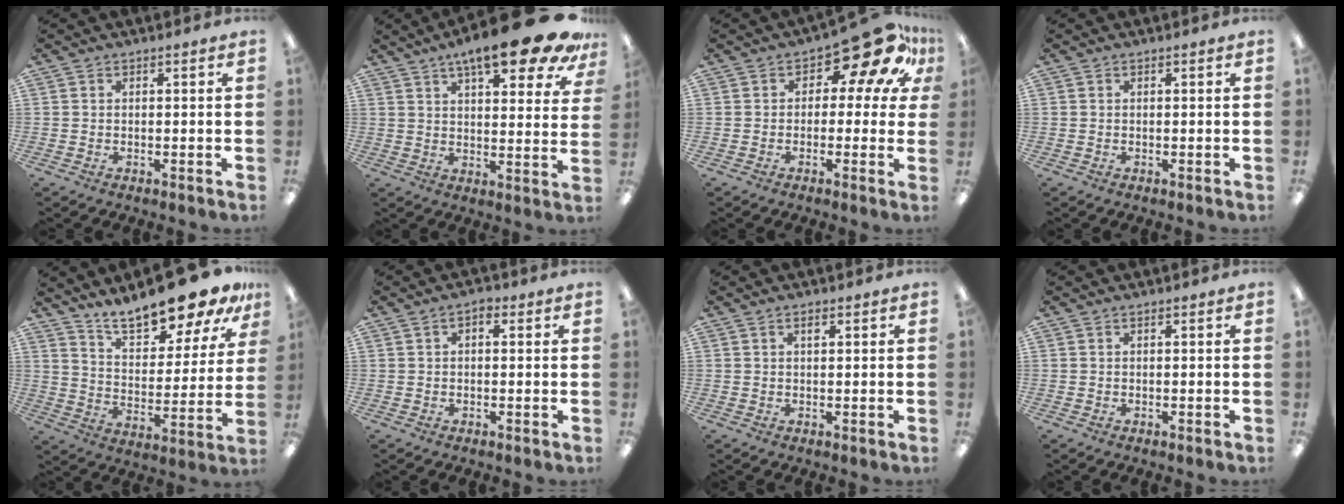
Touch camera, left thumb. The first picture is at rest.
{"total": 15.9, "force": [11.0, 4.0, 10.8], "torque": [-0.152, -0.066, 0.174]}
{"total": 14.1, "force": [8.4, 5.9, 9.6], "torque": [-0.134, -0.058, 0.138]}
{"total": 0.0}
{"total": 16.7, "force": [14.7, 4.2, 6.6], "torque": [-0.116, -0.109, 0.256]}
{"total": 2.2, "force": [0.3, 1.3, 1.7], "torque": [-0.026, 0.004, 0.002]}
{"total": 1.2, "force": [0.6, 0.5, 0.9], "torque": [-0.020, 0.003, 0.010]}
{"total": 0.0}